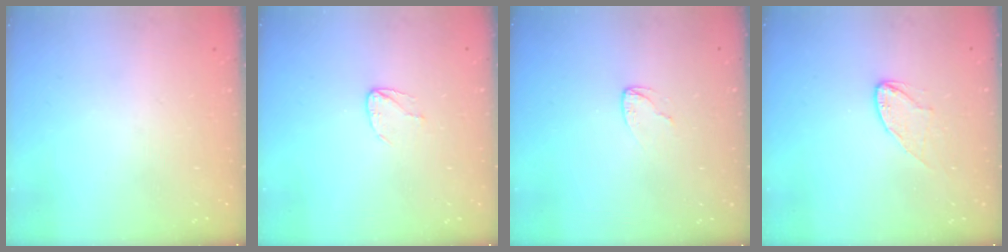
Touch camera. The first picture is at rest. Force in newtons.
{"total": 4.5, "press": 4.5, "slide": 0.4}
{"total": 3.6, "press": 3.6, "slide": 0.3}
{"total": 6.8, "press": 6.8, "slide": 0.6}